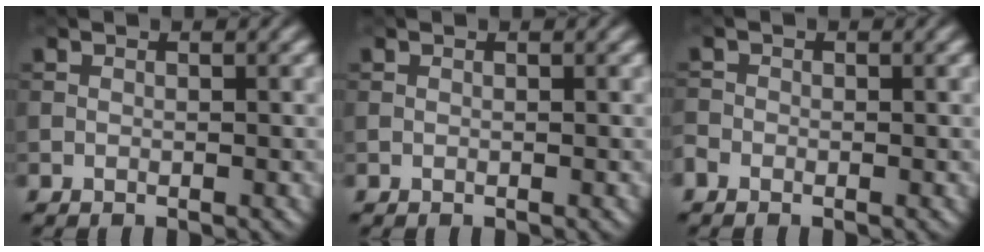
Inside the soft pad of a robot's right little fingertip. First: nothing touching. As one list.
[{"total": 0.0}, {"total": 1.1, "force": [-0.9, 0.4, -0.5], "torque": [0.015, 0.002, -0.025]}]